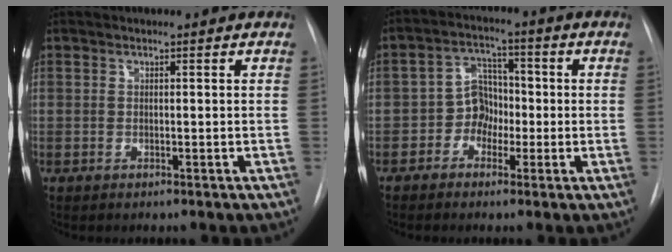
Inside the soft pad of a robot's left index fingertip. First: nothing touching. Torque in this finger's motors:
{"motor_torque": [0.74, 0.26, 0.03, 0.00]}